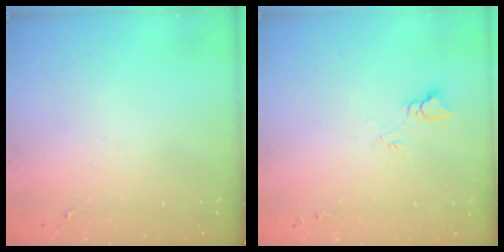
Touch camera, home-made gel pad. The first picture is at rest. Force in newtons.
{"total": 6.0, "press": 6.0, "slide": 0.4}